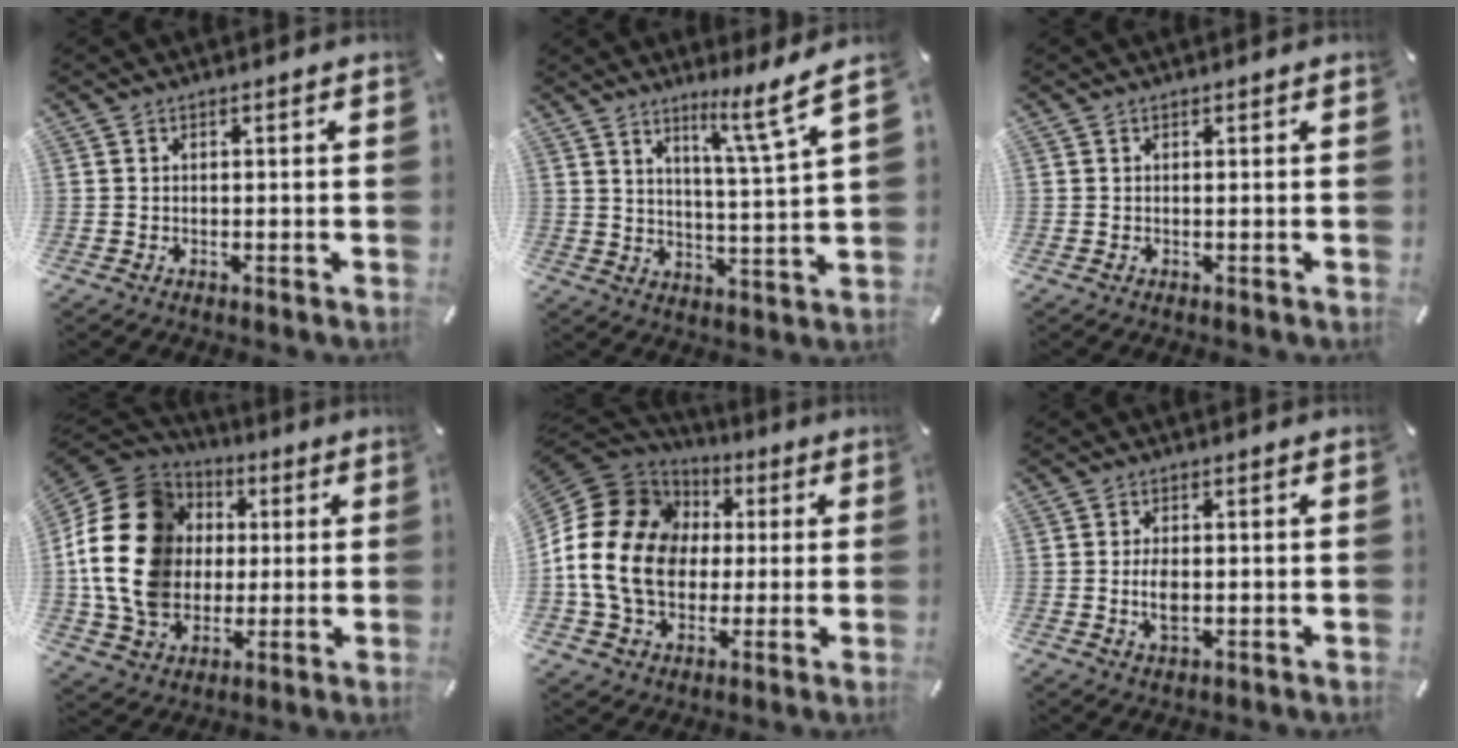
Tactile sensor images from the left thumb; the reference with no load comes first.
{"total": 9.8, "force": [7.3, -0.2, 6.6], "torque": [-0.099, -0.054, 0.115]}
{"total": 0.0}
{"total": 22.0, "force": [0.5, 18.2, 12.3], "torque": [-0.274, 0.012, 0.007]}
{"total": 19.4, "force": [-1.3, 16.0, 11.0], "torque": [-0.249, 0.017, -0.028]}
{"total": 5.0, "force": [-0.5, 2.5, 4.2], "torque": [-0.097, -0.002, -0.013]}